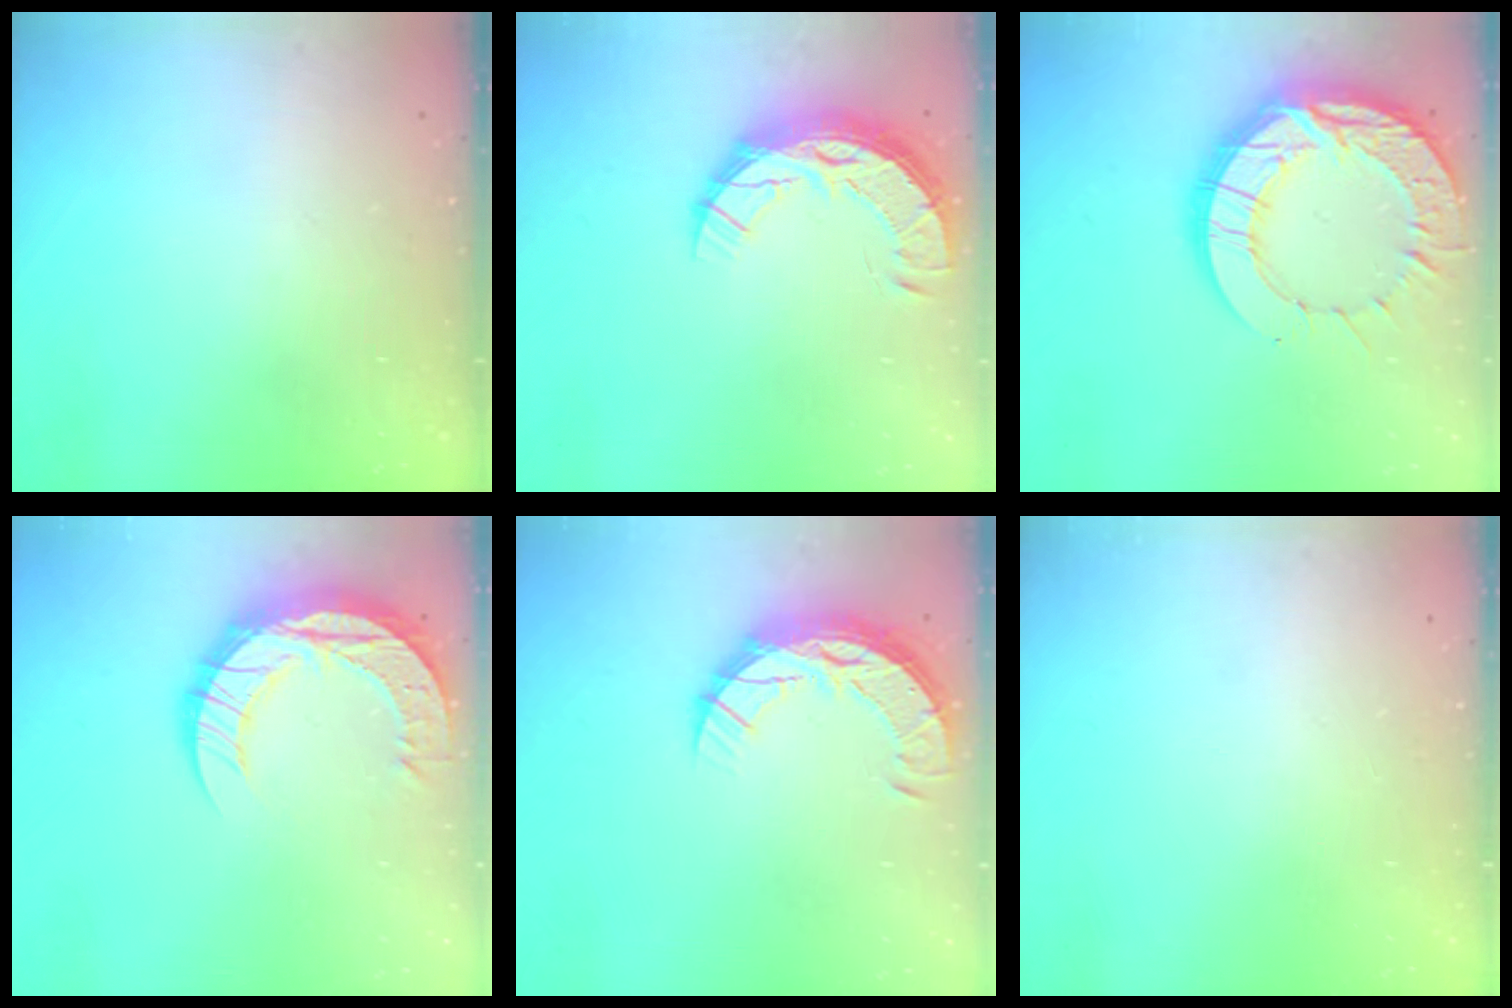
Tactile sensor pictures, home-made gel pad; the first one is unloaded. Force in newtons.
{"total": 11.8, "press": 11.8, "slide": 1.0}
{"total": 20.2, "press": 20.1, "slide": 1.8}
{"total": 19.0, "press": 18.9, "slide": 1.4}
{"total": 10.3, "press": 10.2, "slide": 0.8}
{"total": 0.0}